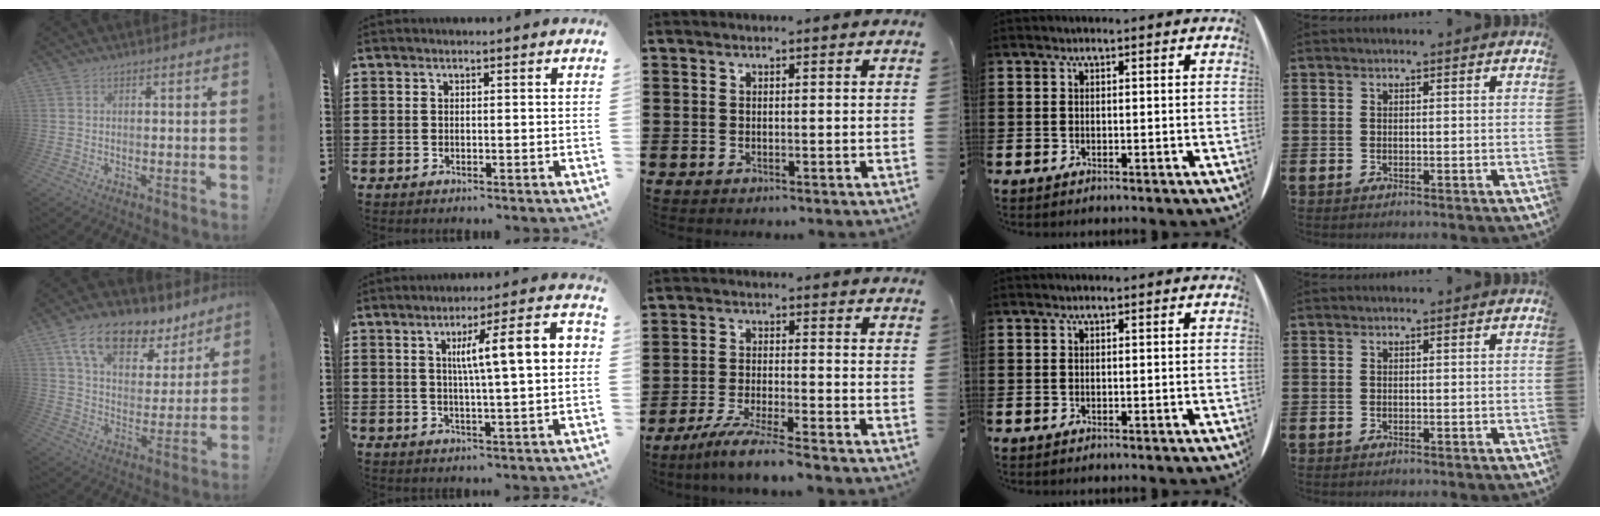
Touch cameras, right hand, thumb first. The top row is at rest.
{"thumb": {"total": 16.2, "force": [10.5, 8.3, 9.2], "torque": [-0.166, -0.056, 0.188]}, "index": {"total": 10.3, "force": [2.1, 1.1, 10.0], "torque": [-0.181, 0.004, 0.026]}, "middle": {"total": 5.4, "force": [-4.7, -0.5, 2.7], "torque": [-0.063, -0.020, -0.090]}}